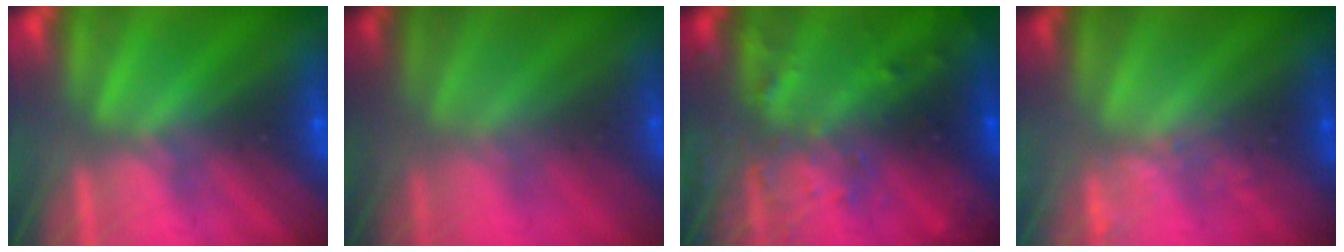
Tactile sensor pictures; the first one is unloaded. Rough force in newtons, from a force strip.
{"total": 1.7}
{"total": 7.7}
{"total": 1.5}